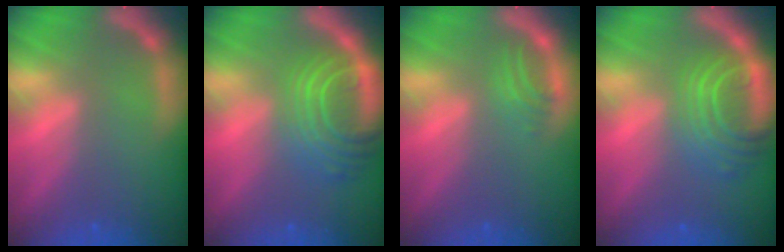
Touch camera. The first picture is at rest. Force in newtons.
{"total": 9.0}
{"total": 2.0}
{"total": 7.5}